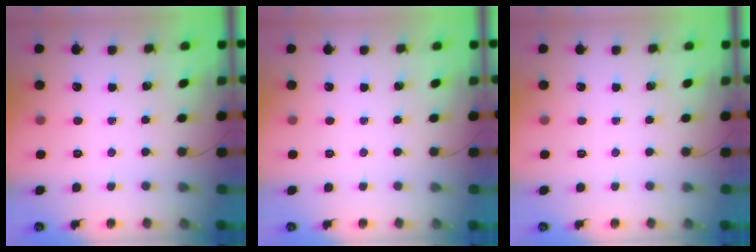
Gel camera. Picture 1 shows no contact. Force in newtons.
{"total": 0.0}
{"total": 0.0}